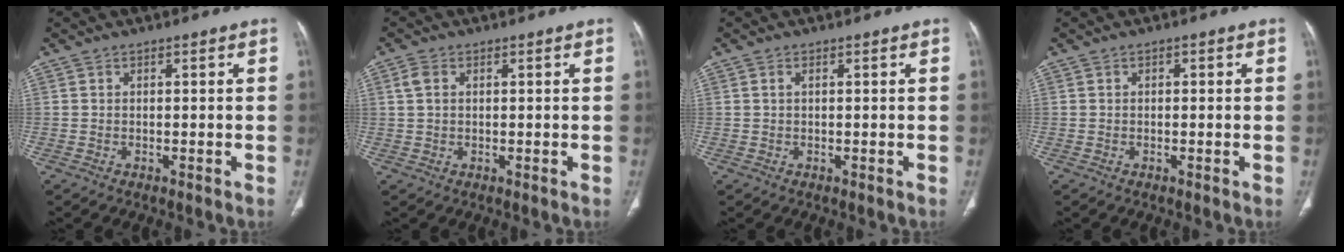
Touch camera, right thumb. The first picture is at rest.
{"total": 2.7, "force": [0.8, 1.7, 1.9], "torque": [-0.048, 0.008, 0.020]}
{"total": 0.7, "force": [0.2, 0.3, 0.6], "torque": [-0.014, 0.005, 0.004]}
{"total": 0.7, "force": [0.2, 0.4, 0.5], "torque": [-0.007, 0.006, 0.002]}